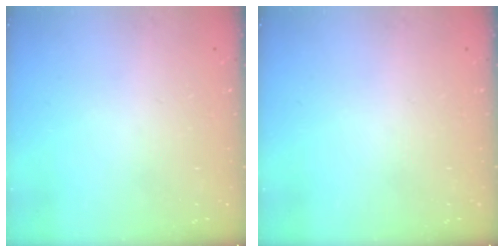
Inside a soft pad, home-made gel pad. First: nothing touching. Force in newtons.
{"total": 0.0}